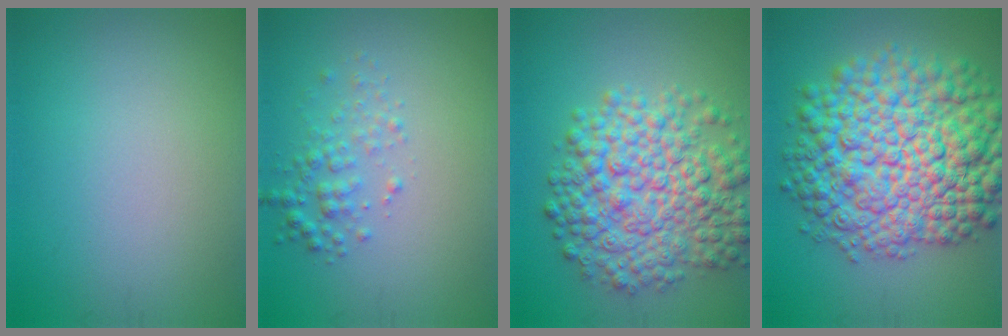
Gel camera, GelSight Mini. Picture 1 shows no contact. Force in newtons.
{"total": 2.0, "press": 2.0, "slide": 0.1}
{"total": 8.9, "press": 8.9, "slide": 0.2}
{"total": 14.1, "press": 14.1, "slide": 0.3}